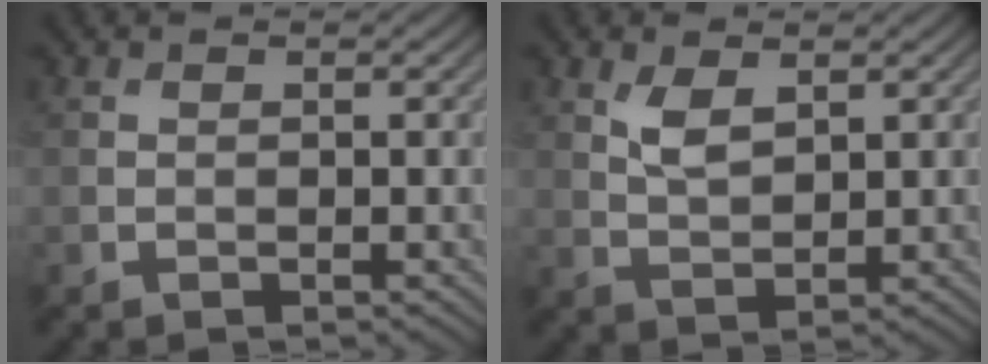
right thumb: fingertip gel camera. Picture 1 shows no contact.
{"total": 3.1, "force": [1.5, 1.4, 2.3], "torque": [-0.055, -0.003, 0.035]}